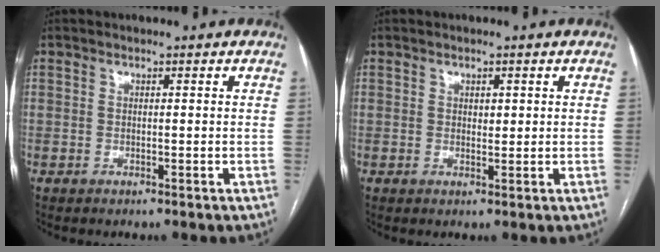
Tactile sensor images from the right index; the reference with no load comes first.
{"total": 1.3, "force": [0.5, 0.7, 1.0], "torque": [-0.014, -0.002, 0.008]}